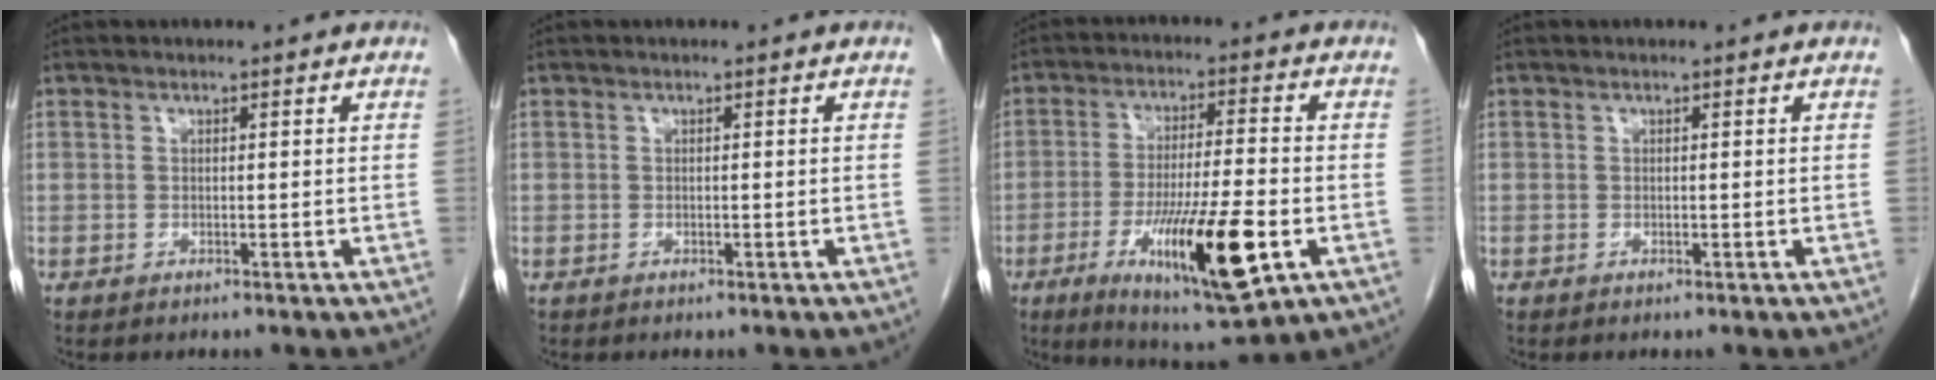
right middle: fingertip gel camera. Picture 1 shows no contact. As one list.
[{"total": 0.0}, {"total": 16.6, "force": [-5.7, 2.2, 15.4], "torque": [-0.272, -0.029, -0.085]}, {"total": 0.0}]